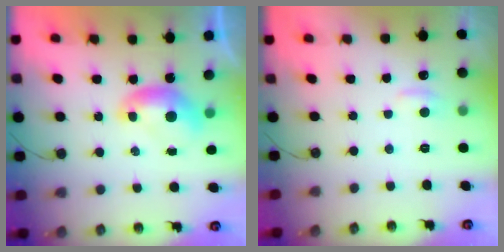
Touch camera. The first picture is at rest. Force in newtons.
{"total": 1.0, "press": 0.7, "slide": 0.7}